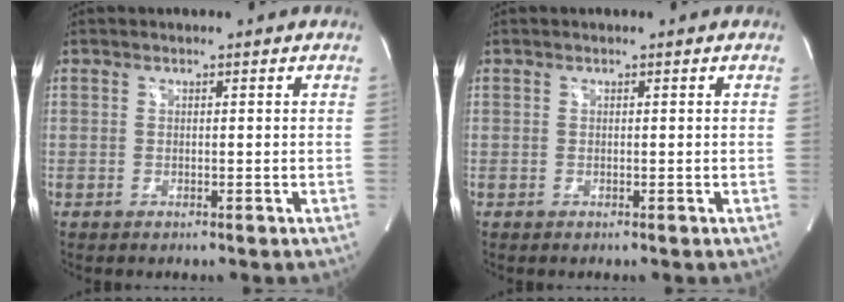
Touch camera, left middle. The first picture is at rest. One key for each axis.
{"total": 0.0}